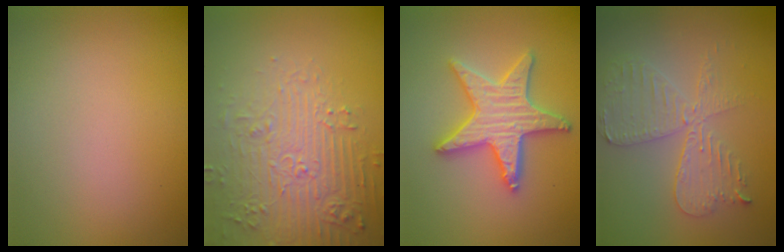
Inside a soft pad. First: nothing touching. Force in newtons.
{"total": 4.6, "press": 4.6, "slide": 0.8}
{"total": 5.2, "press": 5.1, "slide": 0.8}
{"total": 4.6, "press": 4.0, "slide": 2.2}